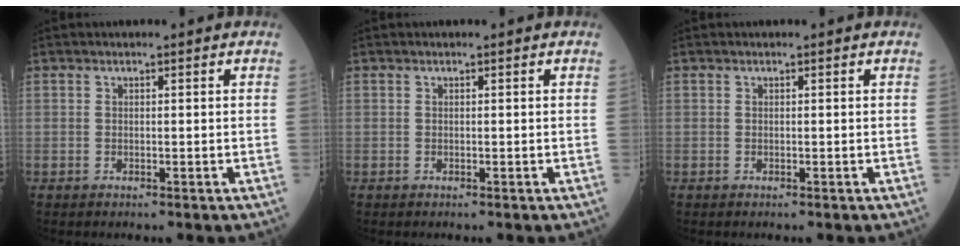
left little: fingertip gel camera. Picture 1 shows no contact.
{"total": 0.0}
{"total": 0.0}